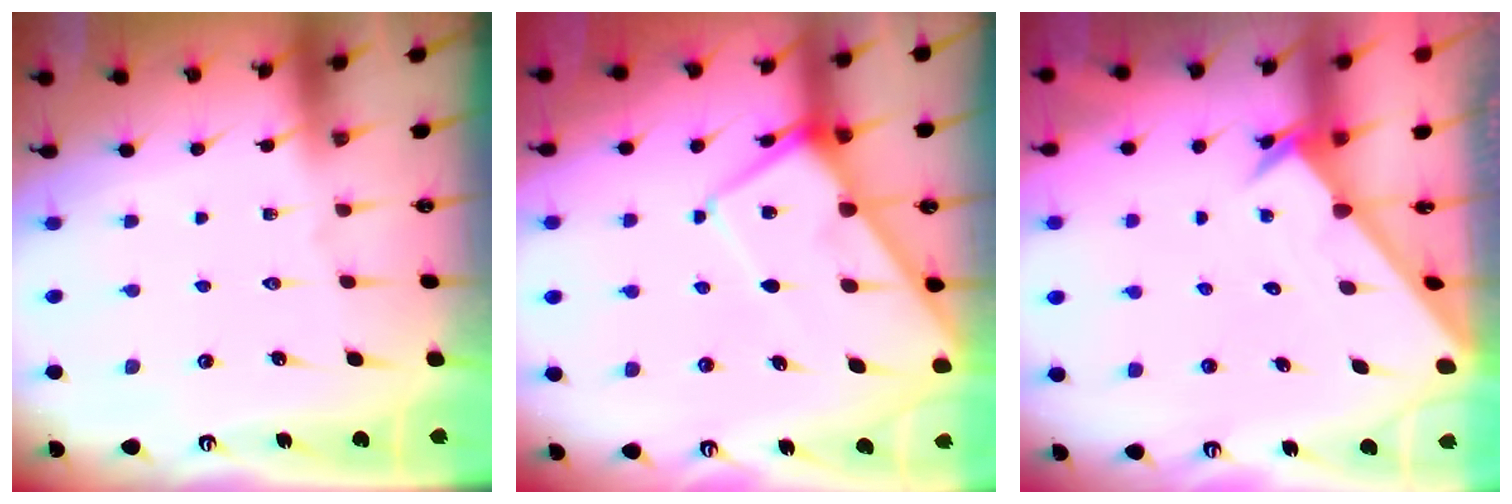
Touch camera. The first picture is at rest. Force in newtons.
{"total": 9.6, "press": 9.5, "slide": 1.0}
{"total": 2.2, "press": 2.2, "slide": 0.1}